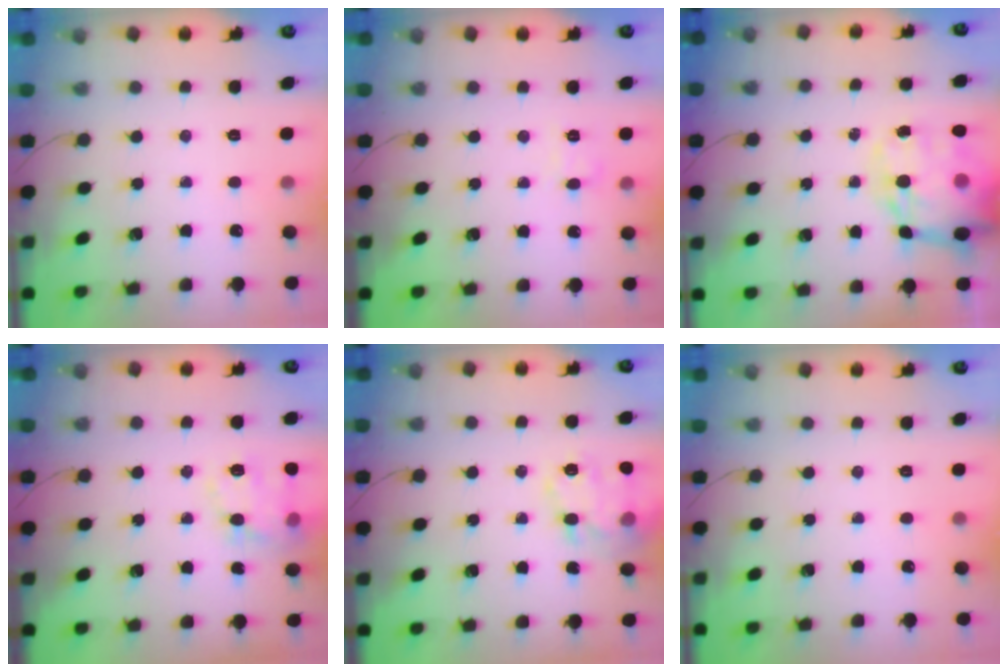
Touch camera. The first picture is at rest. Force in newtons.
{"total": 6.0, "press": 5.7, "slide": 1.9}
{"total": 21.5, "press": 20.9, "slide": 5.0}
{"total": 13.3, "press": 13.3, "slide": 0.6}
{"total": 16.7, "press": 16.7, "slide": 1.6}
{"total": 0.0}